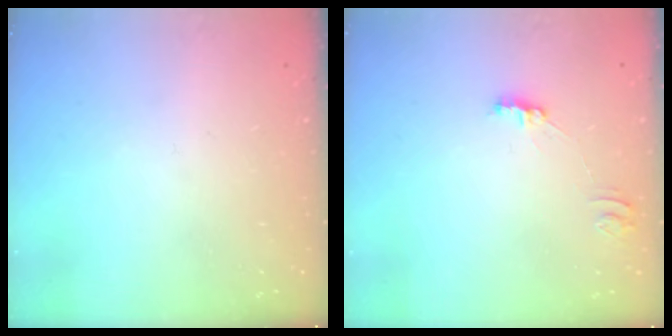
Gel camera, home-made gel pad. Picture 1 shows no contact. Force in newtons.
{"total": 3.4, "press": 3.4, "slide": 0.3}